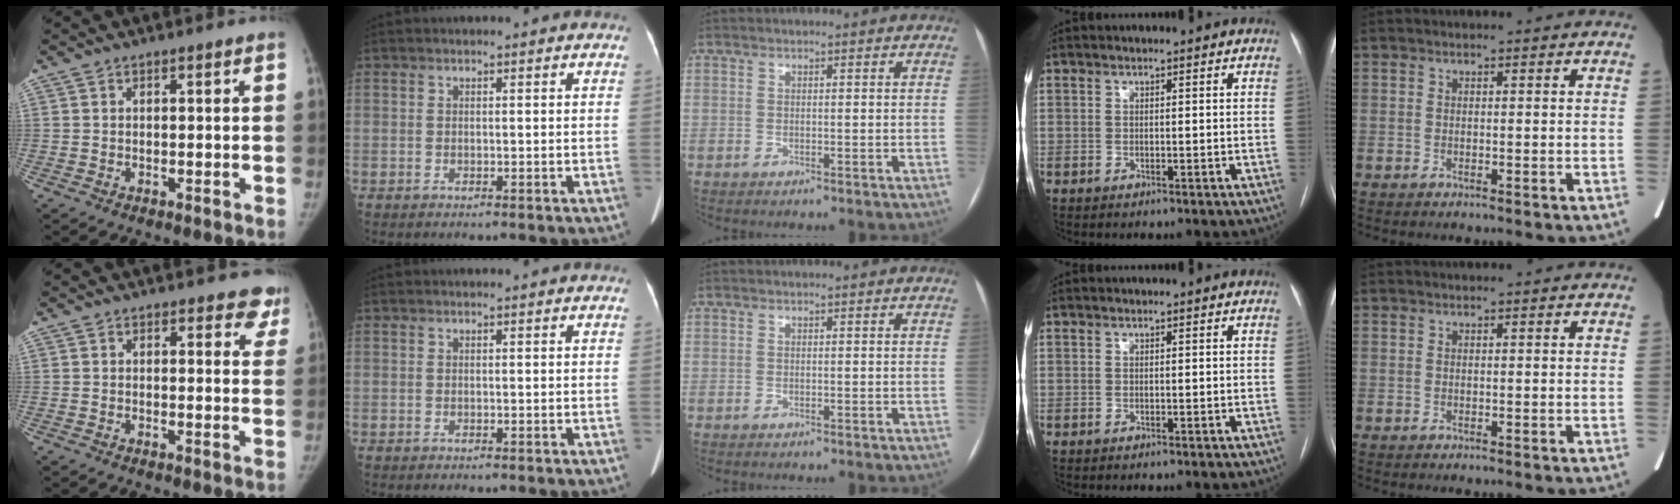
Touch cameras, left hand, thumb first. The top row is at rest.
{"thumb": {"total": 5.6, "force": [4.9, 2.6, 0.9], "torque": [0.039, -0.023, 0.032]}, "index": {"total": 0.7, "force": [0.6, 0.0, 0.2], "torque": [-0.005, 0.002, 0.007]}}